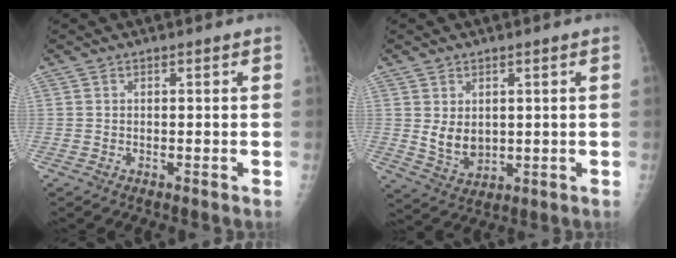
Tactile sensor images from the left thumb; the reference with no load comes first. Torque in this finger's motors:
{"motor_torque": [0.01, 0.01, 0.28, -0.08, 0.04]}